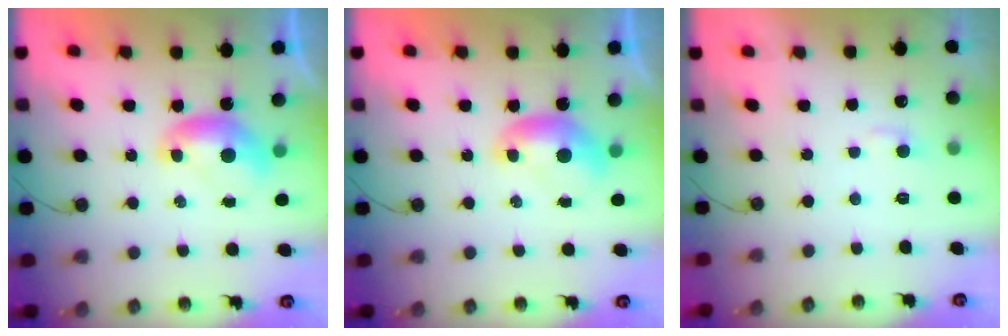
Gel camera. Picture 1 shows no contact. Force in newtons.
{"total": 0.0}
{"total": 2.8, "press": 2.8, "slide": 0.5}